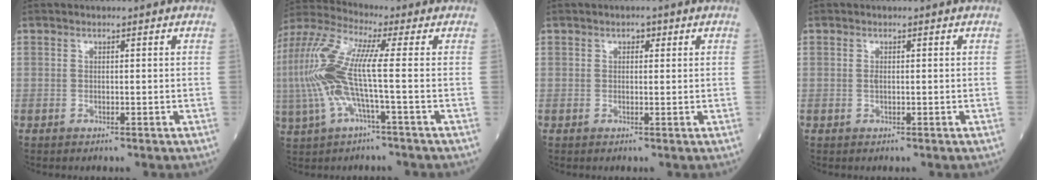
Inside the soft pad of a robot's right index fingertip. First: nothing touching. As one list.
[{"total": 11.9, "force": [-1.0, 1.3, 11.8], "torque": [-0.280, 0.021, -0.028]}, {"total": 1.1, "force": [0.6, 0.7, 0.6], "torque": [-0.006, 0.003, 0.007]}, {"total": 0.6, "force": [0.0, 0.2, 0.6], "torque": [-0.015, 0.000, -0.001]}]